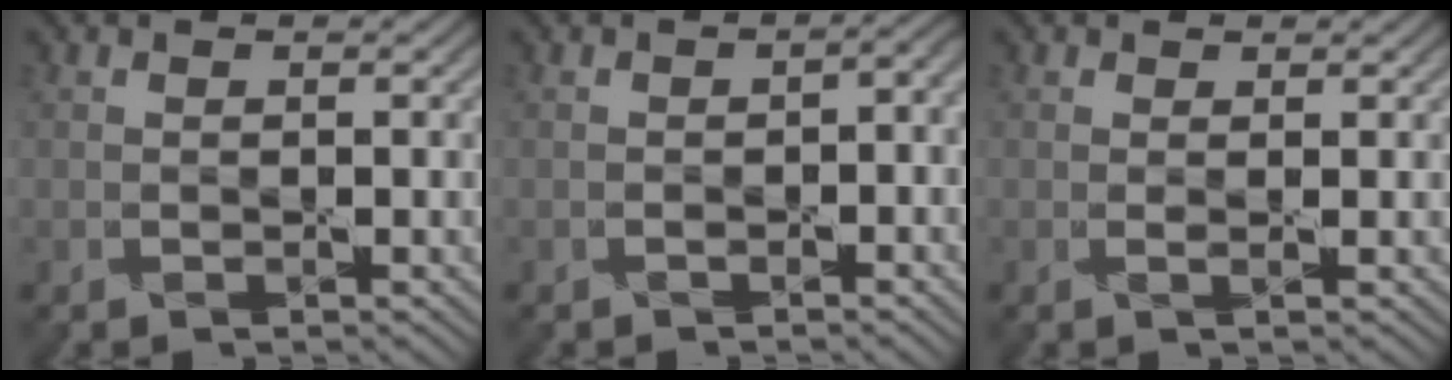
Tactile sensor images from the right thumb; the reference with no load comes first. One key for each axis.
{"total": 2.7, "fx": -0.8, "fy": 1.1, "fz": 2.4, "tx": -0.037, "ty": -0.007, "tz": -0.010}
{"total": 0.6, "fx": 0.4, "fy": 0.0, "fz": 0.5, "tx": -0.012, "ty": 0.001, "tz": 0.003}